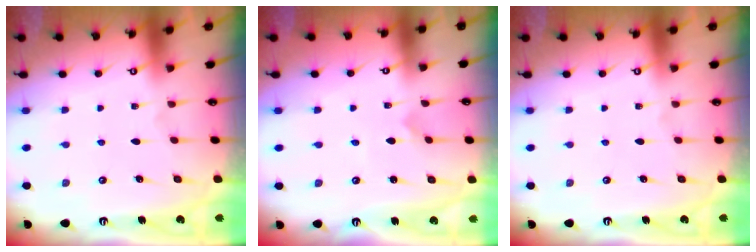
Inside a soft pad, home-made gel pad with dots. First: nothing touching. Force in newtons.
{"total": 0.6, "press": 0.6, "slide": 0.0}
{"total": 0.0}